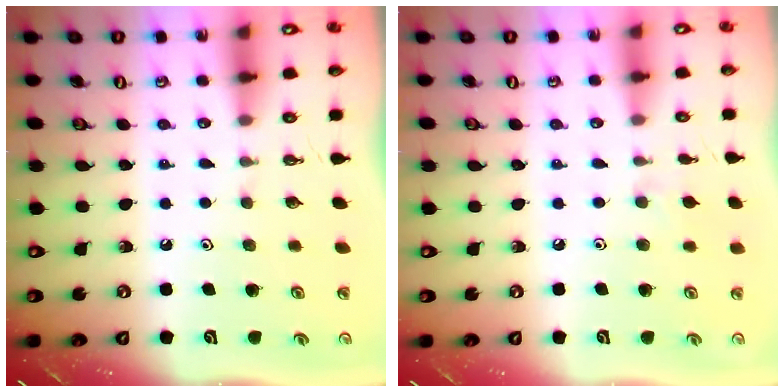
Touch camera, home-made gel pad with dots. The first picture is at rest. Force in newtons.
{"total": 6.1, "press": 6.1, "slide": 0.8}